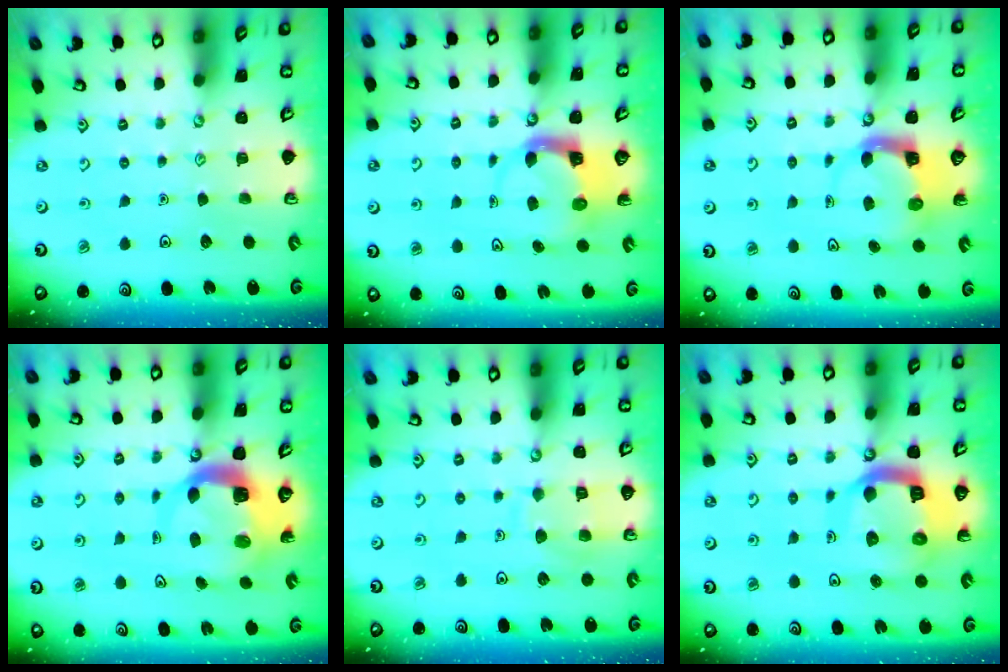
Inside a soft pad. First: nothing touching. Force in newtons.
{"total": 3.9, "press": 3.8, "slide": 0.6}
{"total": 3.9, "press": 3.9, "slide": 0.6}
{"total": 7.8, "press": 7.7, "slide": 1.1}
{"total": 9.0, "press": 8.9, "slide": 0.9}
{"total": 14.7, "press": 14.6, "slide": 1.8}